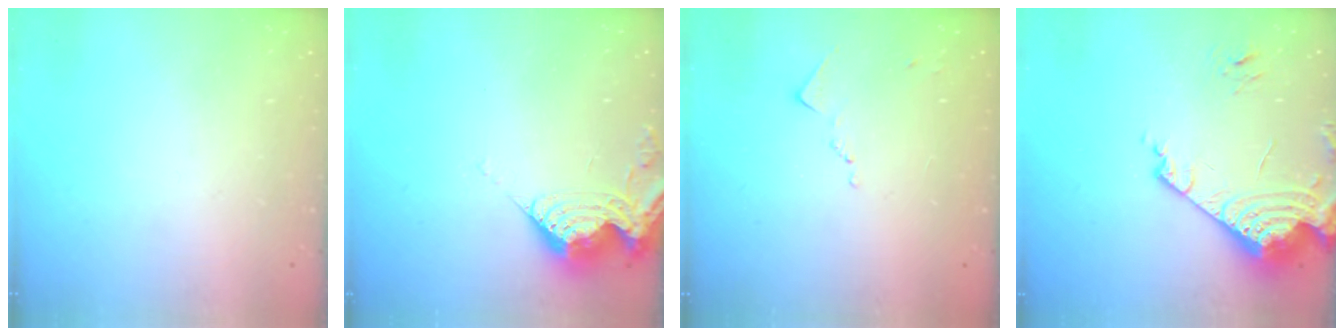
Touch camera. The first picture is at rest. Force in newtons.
{"total": 9.9, "press": 9.8, "slide": 1.2}
{"total": 8.1, "press": 8.1, "slide": 0.9}
{"total": 17.8, "press": 17.8, "slide": 1.4}